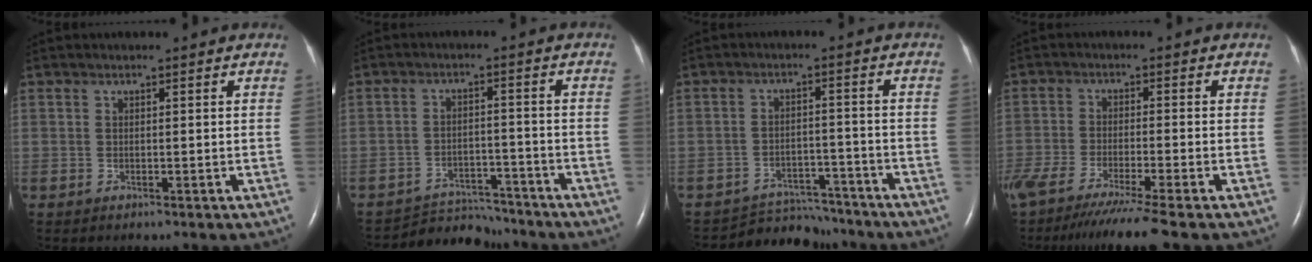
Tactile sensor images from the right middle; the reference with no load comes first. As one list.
[{"total": 7.0, "force": [-6.8, 1.3, -0.8], "torque": [0.012, 0.007, -0.111]}, {"total": 8.1, "force": [-7.8, 2.1, -0.3], "torque": [0.006, 0.012, -0.115]}, {"total": 13.5, "force": [-10.9, -1.0, 7.9], "torque": [-0.130, -0.053, -0.179]}]